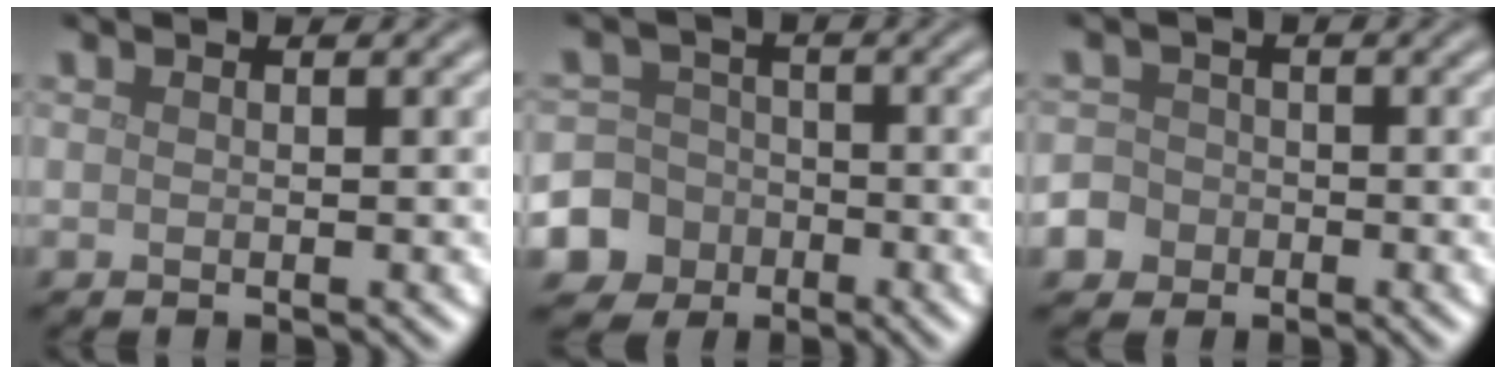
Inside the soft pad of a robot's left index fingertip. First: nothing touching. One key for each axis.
{"total": 7.2, "fx": -3.2, "fy": 6.4, "fz": 0.7, "tx": -0.011, "ty": -0.008, "tz": -0.079}
{"total": 5.0, "fx": -2.6, "fy": 4.2, "fz": 0.9, "tx": -0.012, "ty": -0.010, "tz": -0.062}